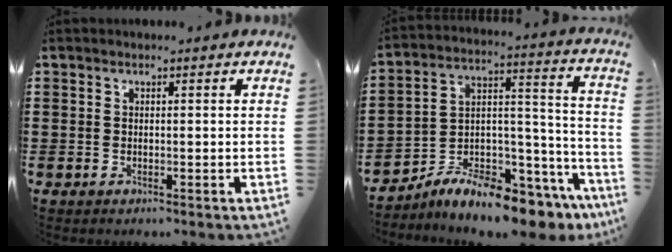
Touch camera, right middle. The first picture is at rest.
{"total": 9.0, "force": [-8.3, 1.2, 3.2], "torque": [-0.045, 0.018, -0.160]}